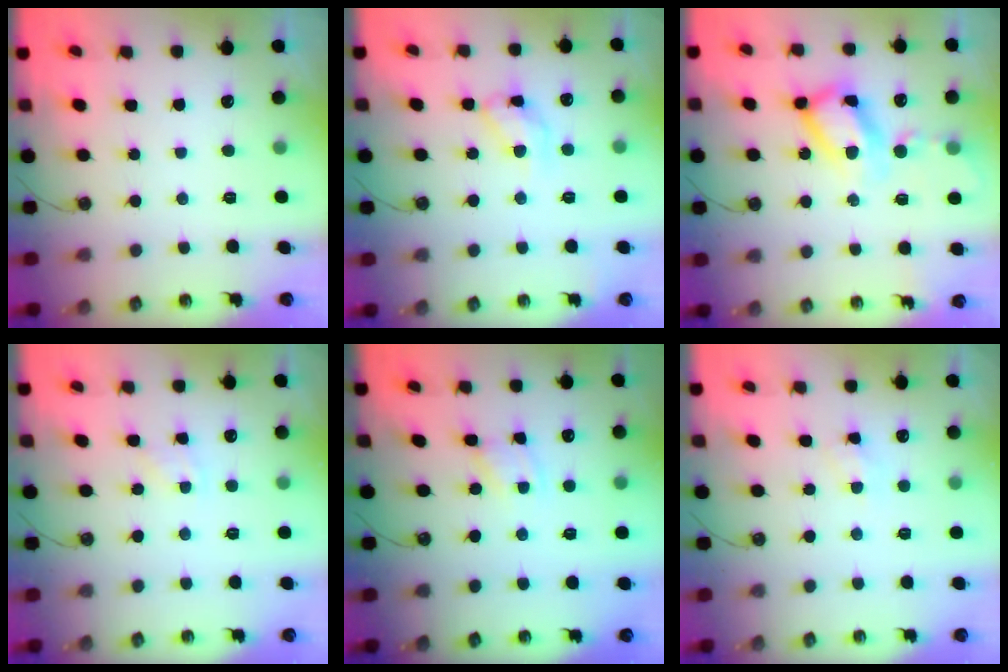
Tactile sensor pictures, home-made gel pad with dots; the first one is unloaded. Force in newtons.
{"total": 11.6, "press": 11.6, "slide": 0.1}
{"total": 14.1, "press": 14.0, "slide": 1.6}
{"total": 2.5, "press": 2.5, "slide": 0.5}
{"total": 1.2, "press": 1.2, "slide": 0.2}
{"total": 3.7, "press": 3.7, "slide": 0.6}